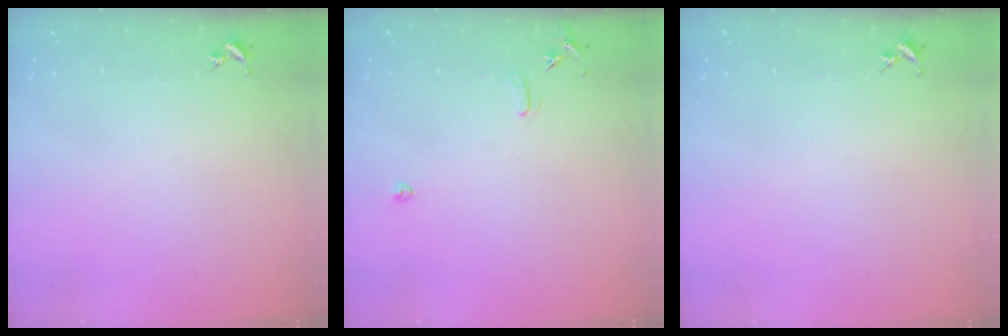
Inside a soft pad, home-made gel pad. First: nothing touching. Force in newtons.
{"total": 6.9, "press": 6.9, "slide": 0.7}
{"total": 0.0}